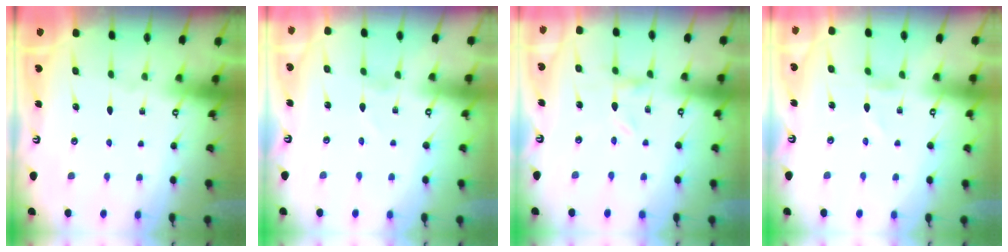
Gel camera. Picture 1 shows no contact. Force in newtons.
{"total": 1.2, "press": 1.2, "slide": 0.1}
{"total": 0.0}
{"total": 0.8, "press": 0.7, "slide": 0.3}